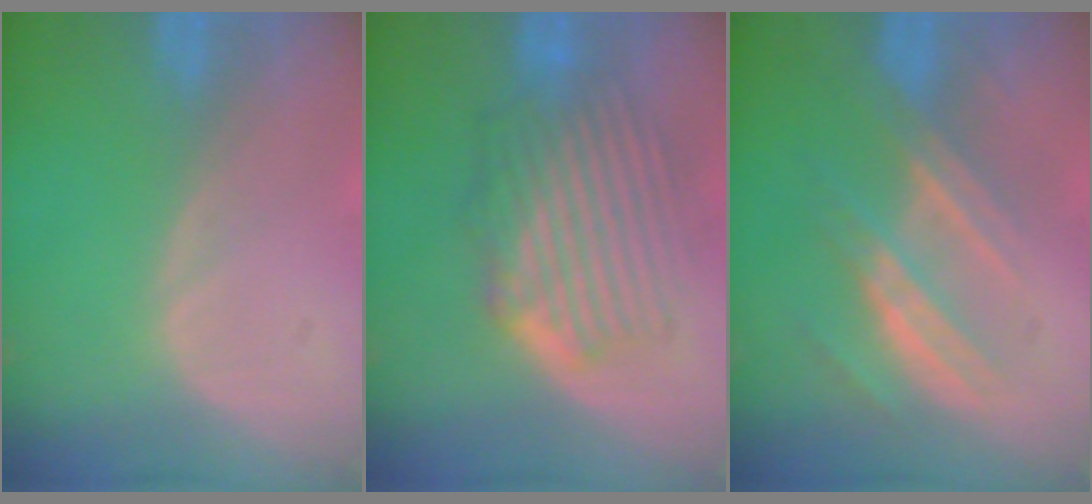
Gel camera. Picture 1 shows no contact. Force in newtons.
{"total": 8.9, "press": 8.2, "slide": 3.4}
{"total": 7.4, "press": 6.8, "slide": 2.8}